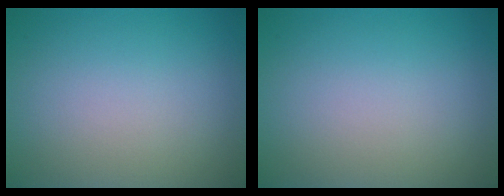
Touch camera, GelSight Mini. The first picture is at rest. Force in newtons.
{"total": 0.0}